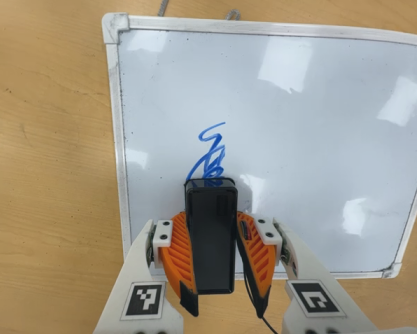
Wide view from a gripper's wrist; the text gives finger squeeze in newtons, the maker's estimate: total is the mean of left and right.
{"total": 8.0, "left": 6.5, "right": 9.5}